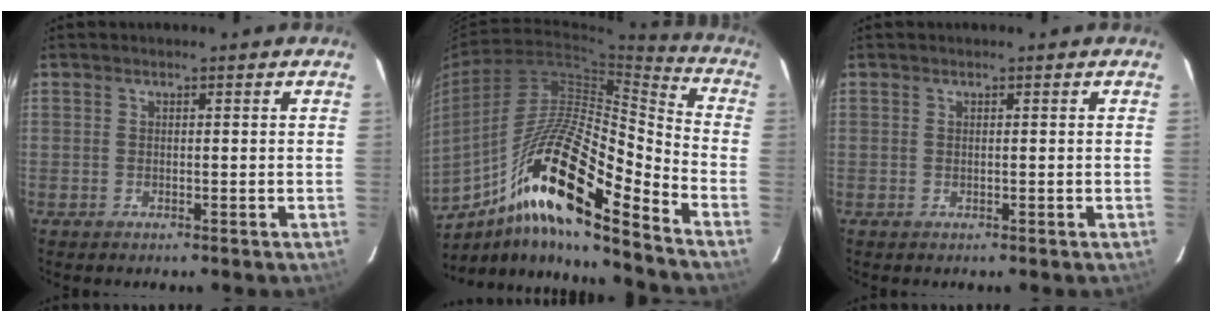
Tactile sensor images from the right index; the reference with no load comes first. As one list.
[{"total": 20.3, "force": [-11.5, 2.8, 16.4], "torque": [-0.296, 0.000, -0.196]}, {"total": 0.0}]